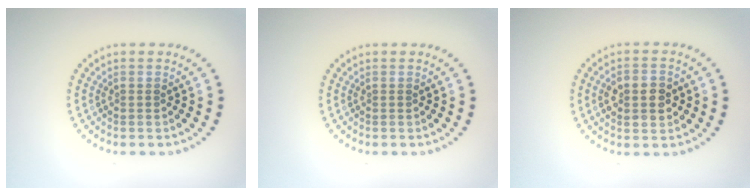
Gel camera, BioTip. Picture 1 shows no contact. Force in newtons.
{"total": 0.0}
{"total": 3.8, "press": 3.8, "slide": 0.1}